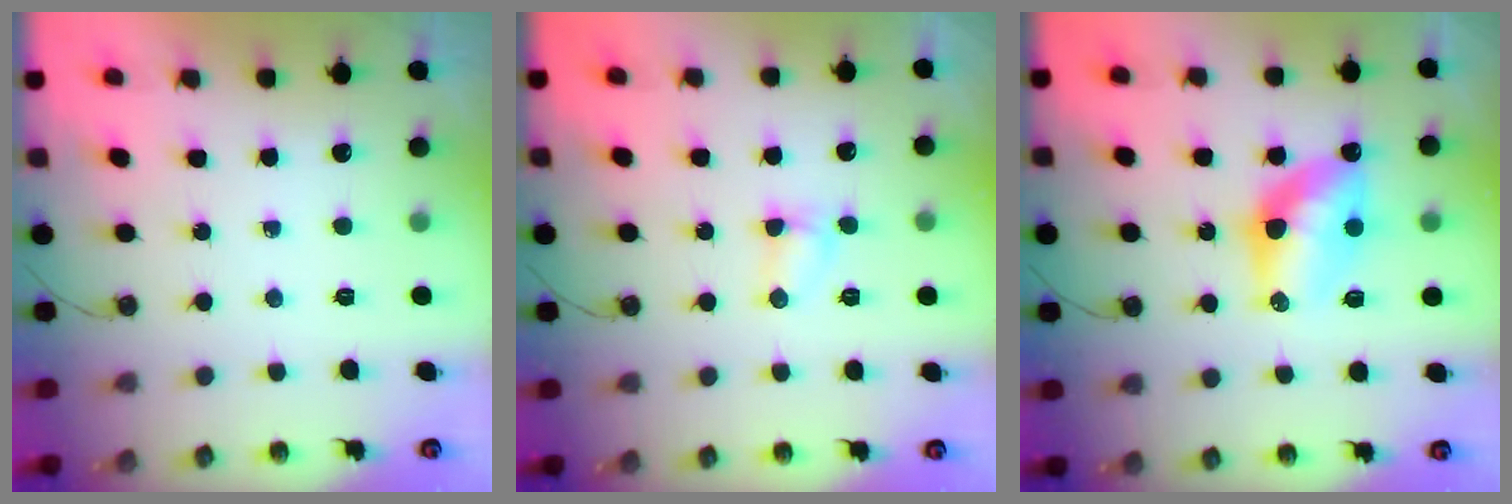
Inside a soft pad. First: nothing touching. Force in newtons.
{"total": 3.7, "press": 3.6, "slide": 1.0}
{"total": 10.8, "press": 10.8, "slide": 0.8}